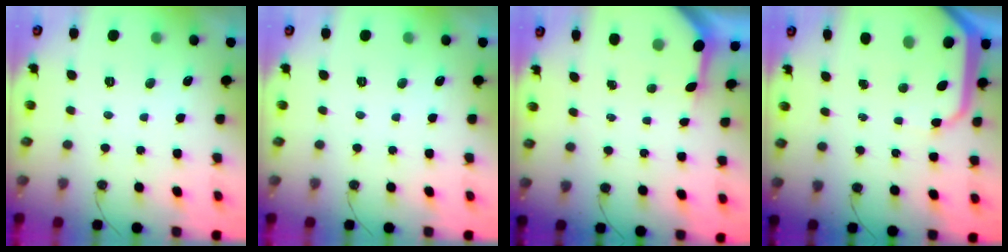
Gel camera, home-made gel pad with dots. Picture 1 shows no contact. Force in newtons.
{"total": 0.0}
{"total": 3.2, "press": 3.2, "slide": 0.2}
{"total": 10.3, "press": 10.3, "slide": 1.2}